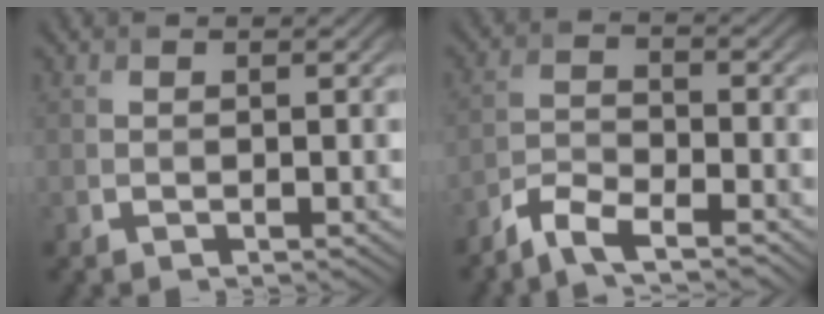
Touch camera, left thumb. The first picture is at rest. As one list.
[{"total": 4.8, "force": [-3.9, 1.0, 2.5], "torque": [-0.056, -0.004, -0.087]}]